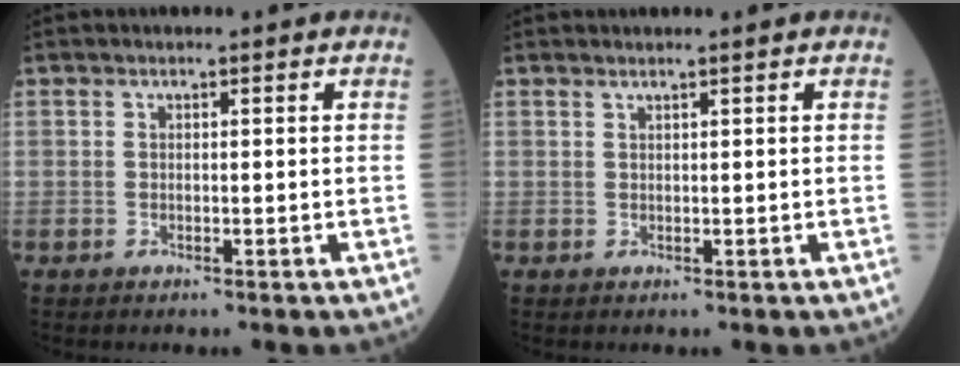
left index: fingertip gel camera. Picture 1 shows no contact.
{"total": 0.6, "force": [0.5, -0.2, 0.3], "torque": [-0.014, -0.003, 0.014]}